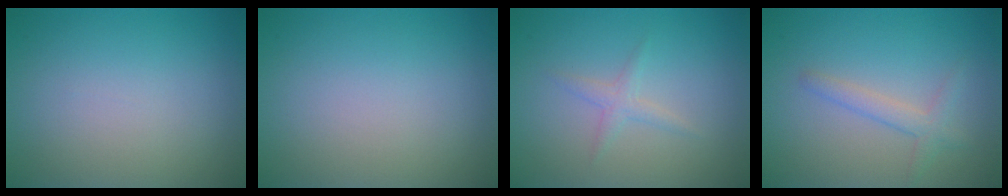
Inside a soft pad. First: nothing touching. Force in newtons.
{"total": 0.0}
{"total": 1.2, "press": 1.2, "slide": 0.0}
{"total": 1.9, "press": 1.9, "slide": 0.1}